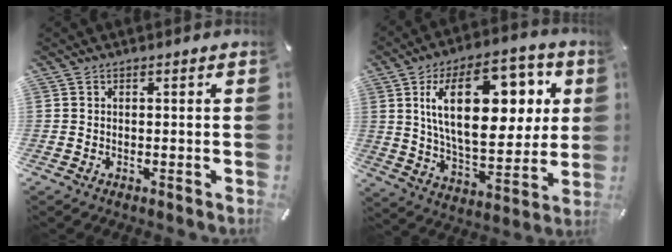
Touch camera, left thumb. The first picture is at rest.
{"total": 24.9, "force": [8.3, 13.2, 19.4], "torque": [-0.322, -0.014, 0.131]}